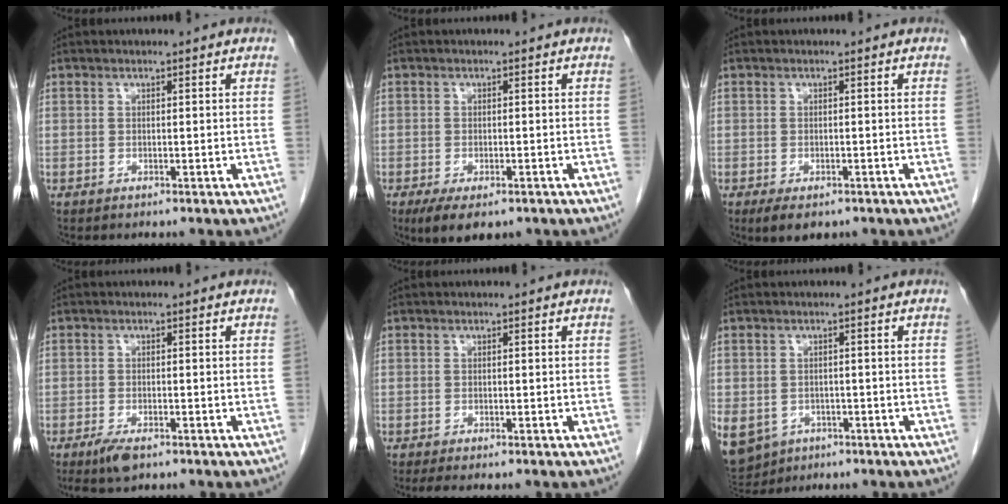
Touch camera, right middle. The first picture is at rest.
{"total": 5.6, "force": [-3.6, 2.2, 3.7], "torque": [-0.061, -0.011, -0.056]}
{"total": 4.0, "force": [-2.6, 1.9, 2.4], "torque": [-0.038, -0.008, -0.035]}
{"total": 3.6, "force": [-2.3, 1.1, 2.5], "torque": [-0.055, -0.006, -0.039]}
{"total": 2.3, "force": [-1.8, 0.4, 1.3], "torque": [-0.019, -0.008, -0.025]}
{"total": 14.7, "force": [-6.7, 11.7, 5.9], "torque": [-0.182, -0.011, -0.085]}